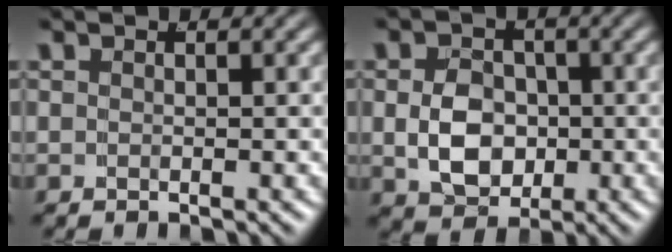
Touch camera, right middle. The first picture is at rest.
{"total": 5.2, "force": [-0.5, 4.0, 3.3], "torque": [-0.049, -0.010, -0.003]}